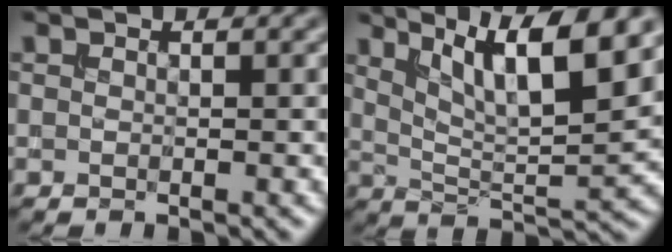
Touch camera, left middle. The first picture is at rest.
{"total": 9.4, "force": [5.3, 2.3, 7.4], "torque": [-0.104, 0.003, 0.090]}